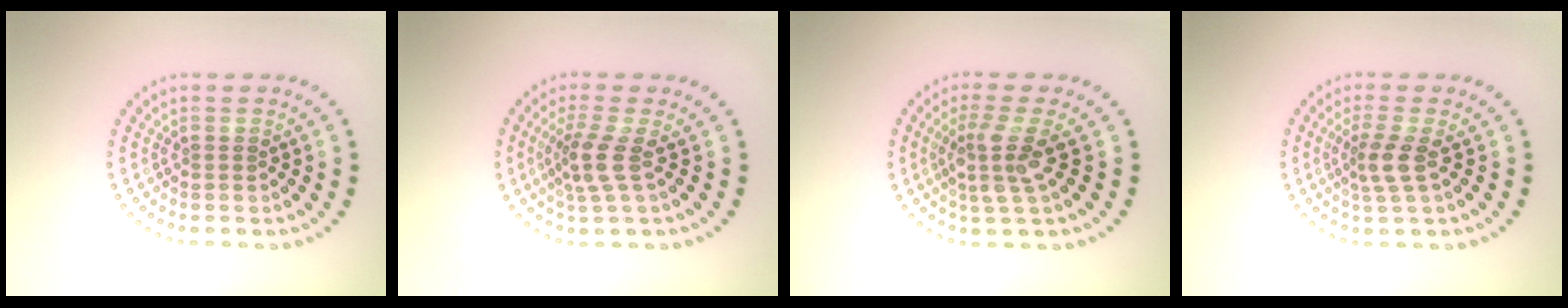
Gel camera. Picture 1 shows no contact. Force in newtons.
{"total": 2.7, "press": 2.2, "slide": 1.7}
{"total": 3.3, "press": 2.4, "slide": 2.2}
{"total": 2.4, "press": 1.9, "slide": 1.6}